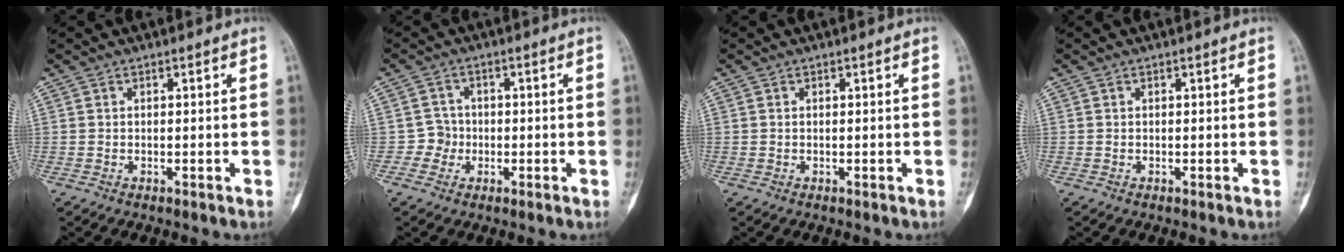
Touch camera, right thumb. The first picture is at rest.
{"total": 3.1, "force": [-0.8, 3.0, 0.1], "torque": [0.020, 0.012, -0.022]}
{"total": 0.0}
{"total": 0.0}